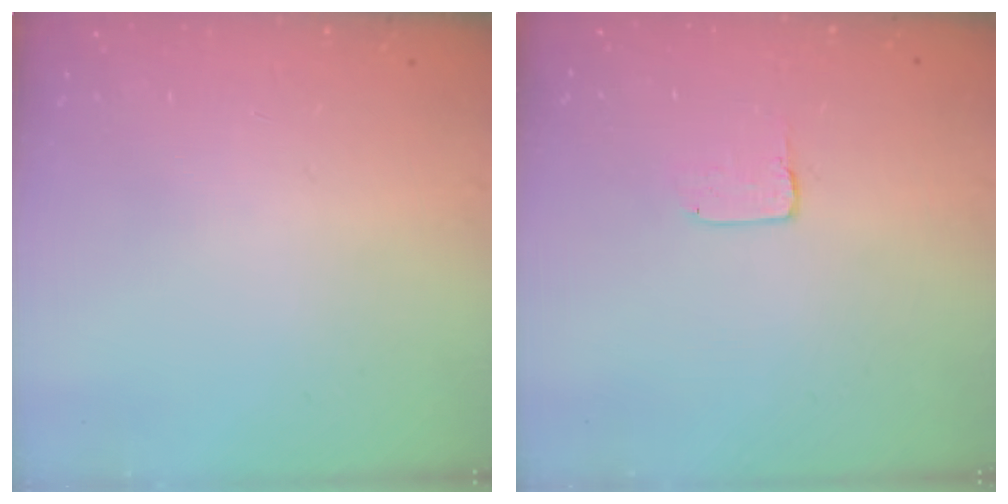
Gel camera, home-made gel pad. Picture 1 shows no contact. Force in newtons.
{"total": 2.0, "press": 2.0, "slide": 0.0}